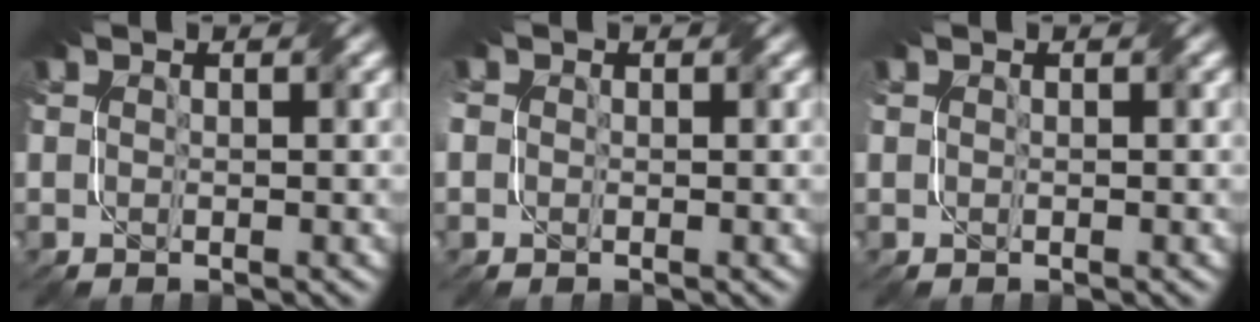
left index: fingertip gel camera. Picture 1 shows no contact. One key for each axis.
{"total": 1.7, "fx": -0.1, "fy": 1.5, "fz": 0.7, "tx": -0.010, "ty": 0.001, "tz": -0.001}
{"total": 0.0}